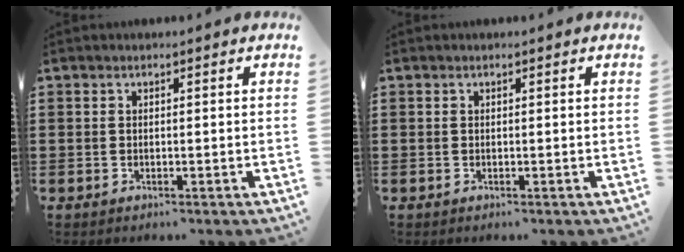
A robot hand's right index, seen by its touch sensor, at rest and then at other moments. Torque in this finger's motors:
{"motor_torque": [0.21, 0.23, 0.00, 0.00]}